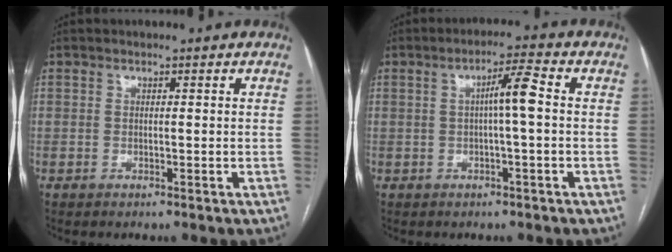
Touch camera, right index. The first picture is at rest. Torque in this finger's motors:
{"motor_torque": [0.35, 0.23, 0.13, 0.04]}